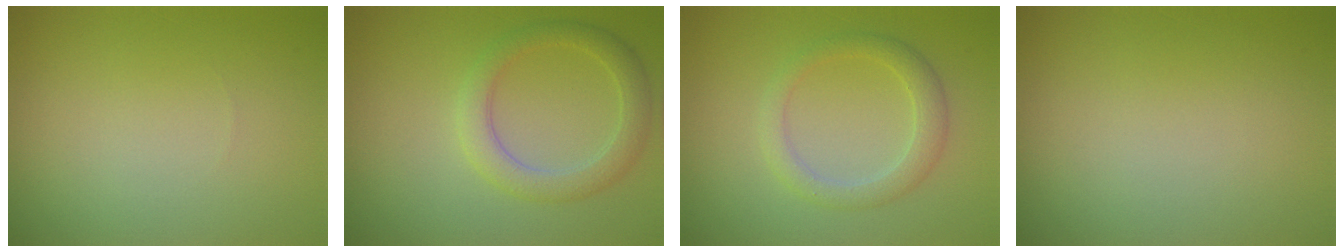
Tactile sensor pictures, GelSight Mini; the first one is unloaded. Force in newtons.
{"total": 3.0, "press": 3.0, "slide": 0.1}
{"total": 2.5, "press": 2.5, "slide": 0.1}
{"total": 0.0}